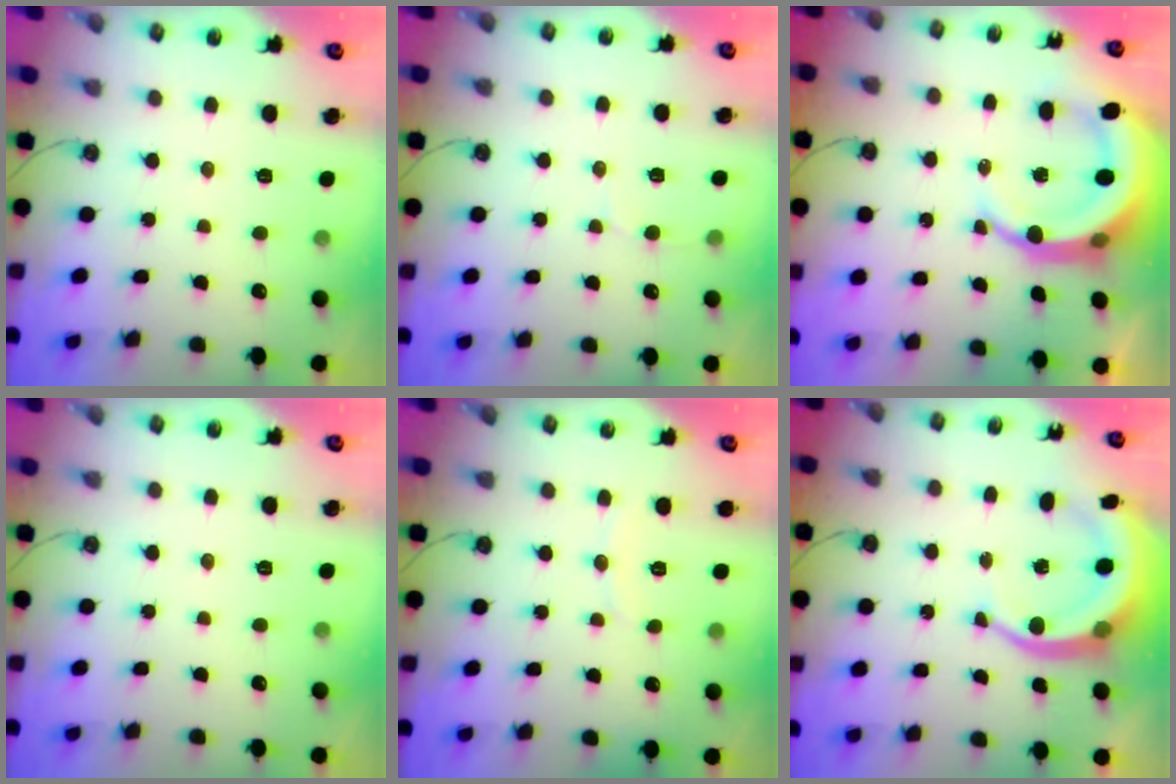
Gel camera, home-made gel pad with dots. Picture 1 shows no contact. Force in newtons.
{"total": 4.9, "press": 4.9, "slide": 0.5}
{"total": 12.4, "press": 12.2, "slide": 2.5}
{"total": 0.0}
{"total": 3.8, "press": 3.8, "slide": 0.4}
{"total": 10.2, "press": 10.1, "slide": 1.8}